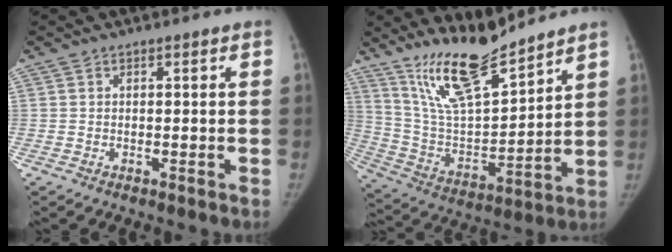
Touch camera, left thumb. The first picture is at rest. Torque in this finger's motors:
{"motor_torque": [0.33, 0.11, 1.42, -1.35, 0.09]}